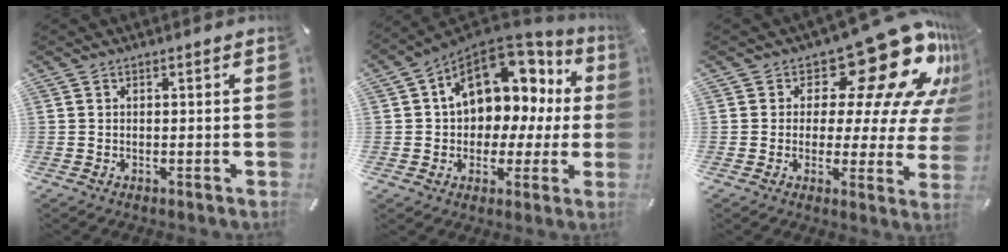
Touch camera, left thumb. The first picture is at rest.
{"total": 15.7, "force": [6.1, 10.9, 9.4], "torque": [-0.141, -0.036, 0.106]}
{"total": 20.4, "force": [12.5, 8.6, 13.7], "torque": [-0.171, -0.104, 0.198]}